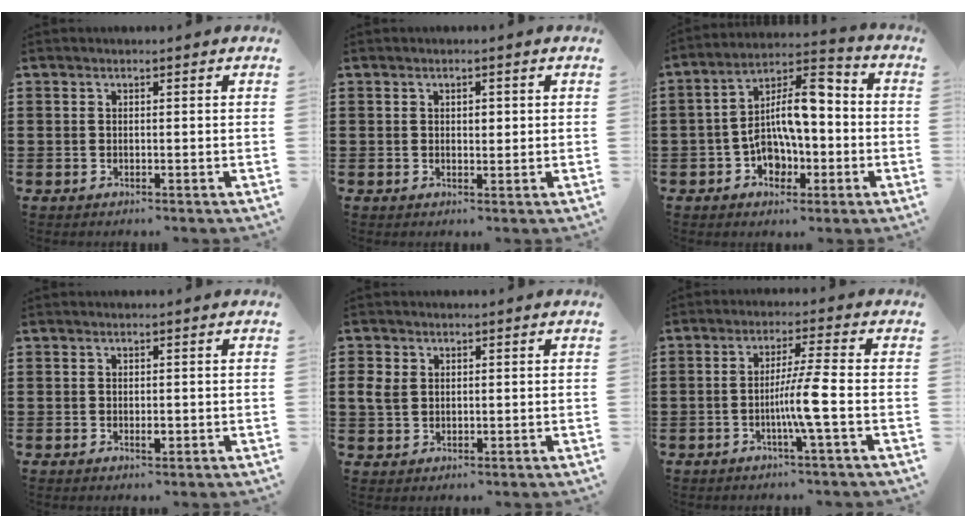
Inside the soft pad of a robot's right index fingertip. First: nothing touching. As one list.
[{"total": 1.2, "force": [0.2, 0.8, 0.9], "torque": [-0.011, 0.004, 0.001]}, {"total": 11.2, "force": [-1.7, 6.3, 9.1], "torque": [-0.157, 0.000, -0.035]}, {"total": 1.3, "force": [-0.2, 0.5, 1.2], "torque": [-0.021, 0.000, -0.003]}, {"total": 3.1, "force": [0.7, 2.5, 1.8], "torque": [-0.049, 0.008, 0.010]}, {"total": 6.3, "force": [-1.9, -0.8, 5.9], "torque": [-0.108, -0.012, -0.039]}]